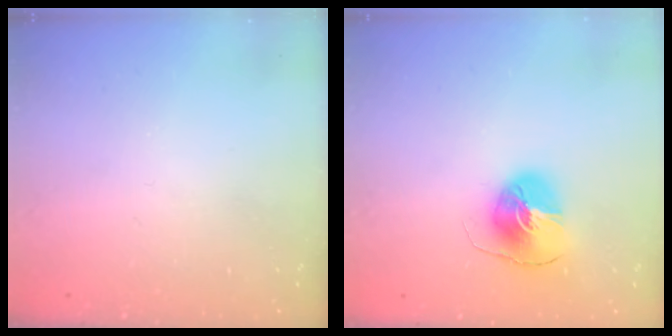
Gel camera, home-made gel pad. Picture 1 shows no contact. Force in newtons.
{"total": 8.3, "press": 8.2, "slide": 0.9}